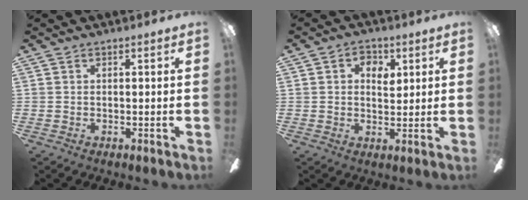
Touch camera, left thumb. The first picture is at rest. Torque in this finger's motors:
{"motor_torque": [-0.02, -0.05, -0.45, 0.14, 0.01]}